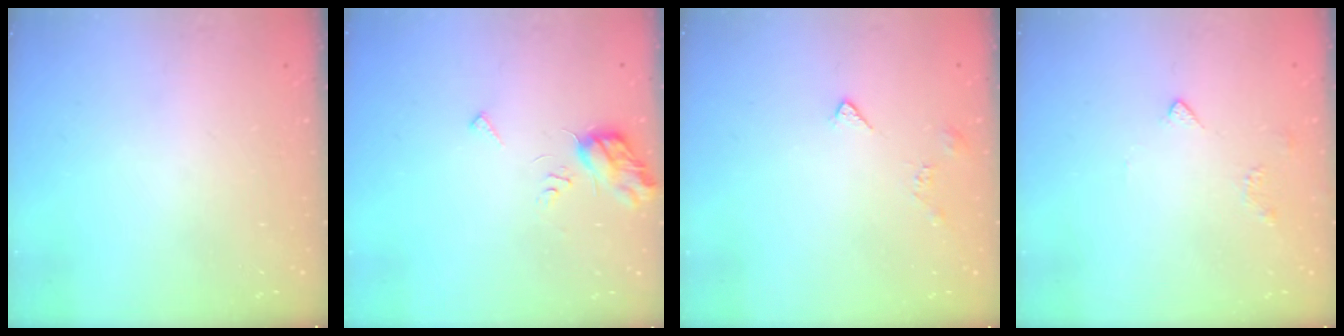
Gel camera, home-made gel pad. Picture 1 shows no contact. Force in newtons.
{"total": 7.4, "press": 7.4, "slide": 0.6}
{"total": 4.3, "press": 4.2, "slide": 0.8}
{"total": 2.9, "press": 2.8, "slide": 0.7}